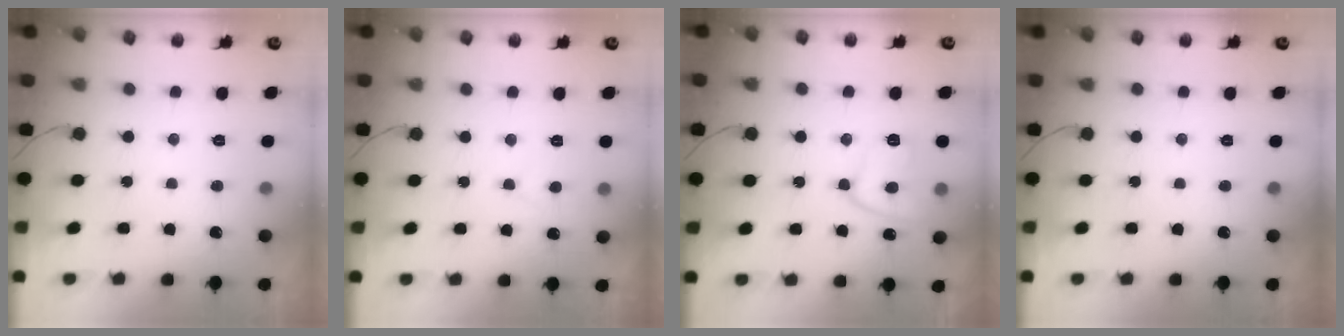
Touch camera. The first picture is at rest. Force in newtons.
{"total": 2.6, "press": 2.6, "slide": 0.2}
{"total": 10.3, "press": 10.3, "slide": 0.8}
{"total": 0.0}